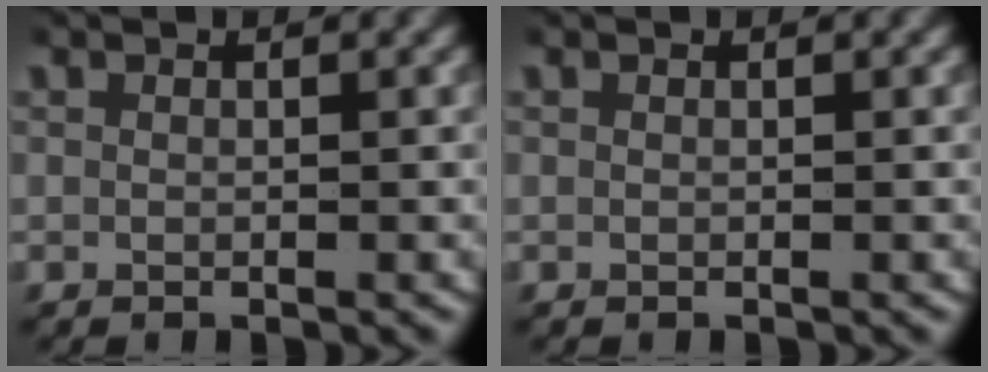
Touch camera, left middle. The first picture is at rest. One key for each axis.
{"total": 0.0}